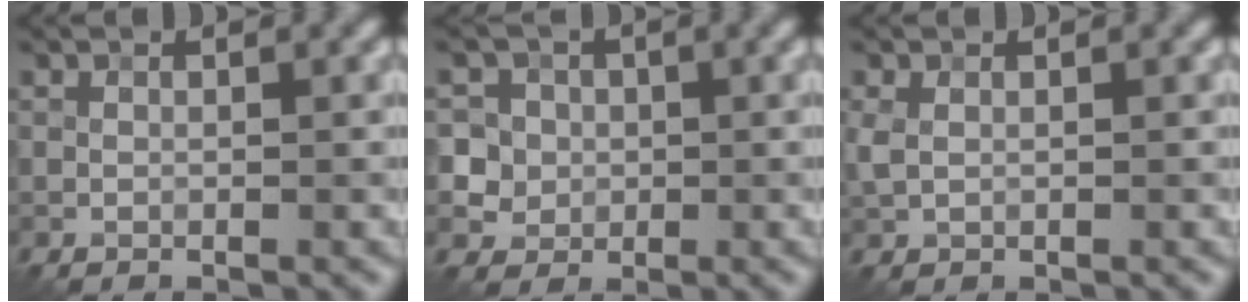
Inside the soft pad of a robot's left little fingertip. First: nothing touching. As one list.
[{"total": 6.0, "force": [1.3, 5.5, 2.0], "torque": [-0.044, 0.033, 0.002]}, {"total": 1.1, "force": [0.2, 0.6, 0.9], "torque": [-0.029, 0.001, 0.003]}]